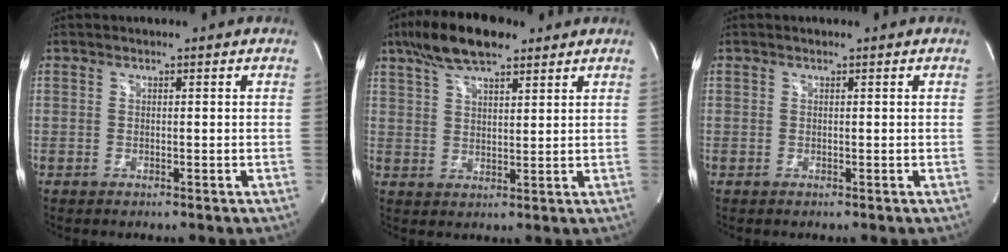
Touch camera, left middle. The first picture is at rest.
{"total": 10.0, "force": [7.2, 3.2, 6.2], "torque": [-0.120, 0.018, 0.127]}
{"total": 0.0}